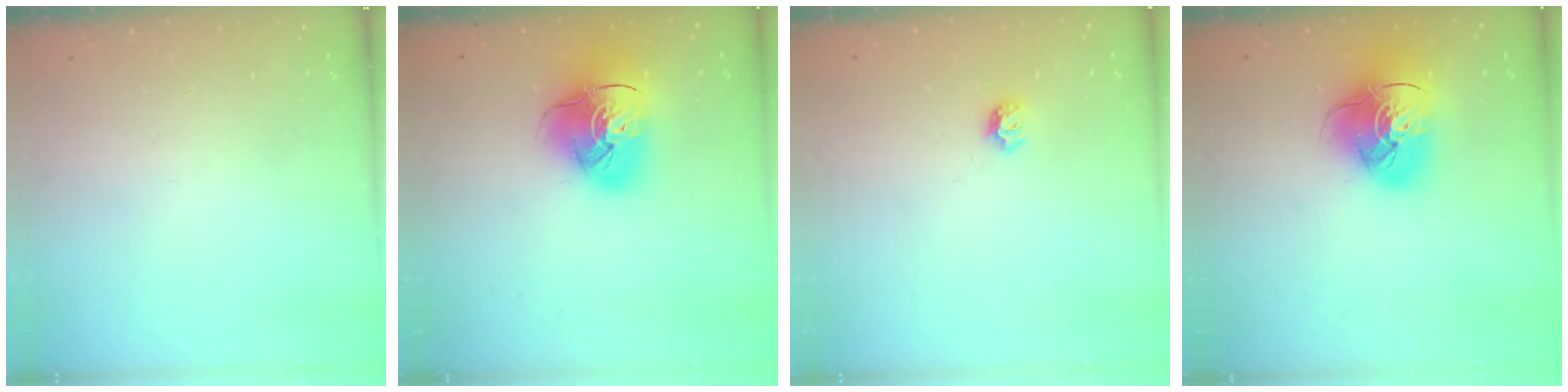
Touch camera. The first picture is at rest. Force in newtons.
{"total": 14.9, "press": 14.7, "slide": 2.1}
{"total": 5.5, "press": 5.4, "slide": 0.6}
{"total": 14.9, "press": 14.8, "slide": 1.9}